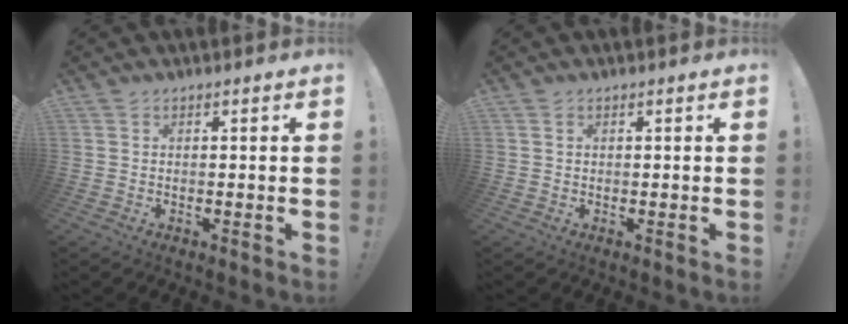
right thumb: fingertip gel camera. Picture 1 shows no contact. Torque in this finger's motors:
{"motor_torque": [-0.20, -0.04, 0.04, 0.09, 0.02]}